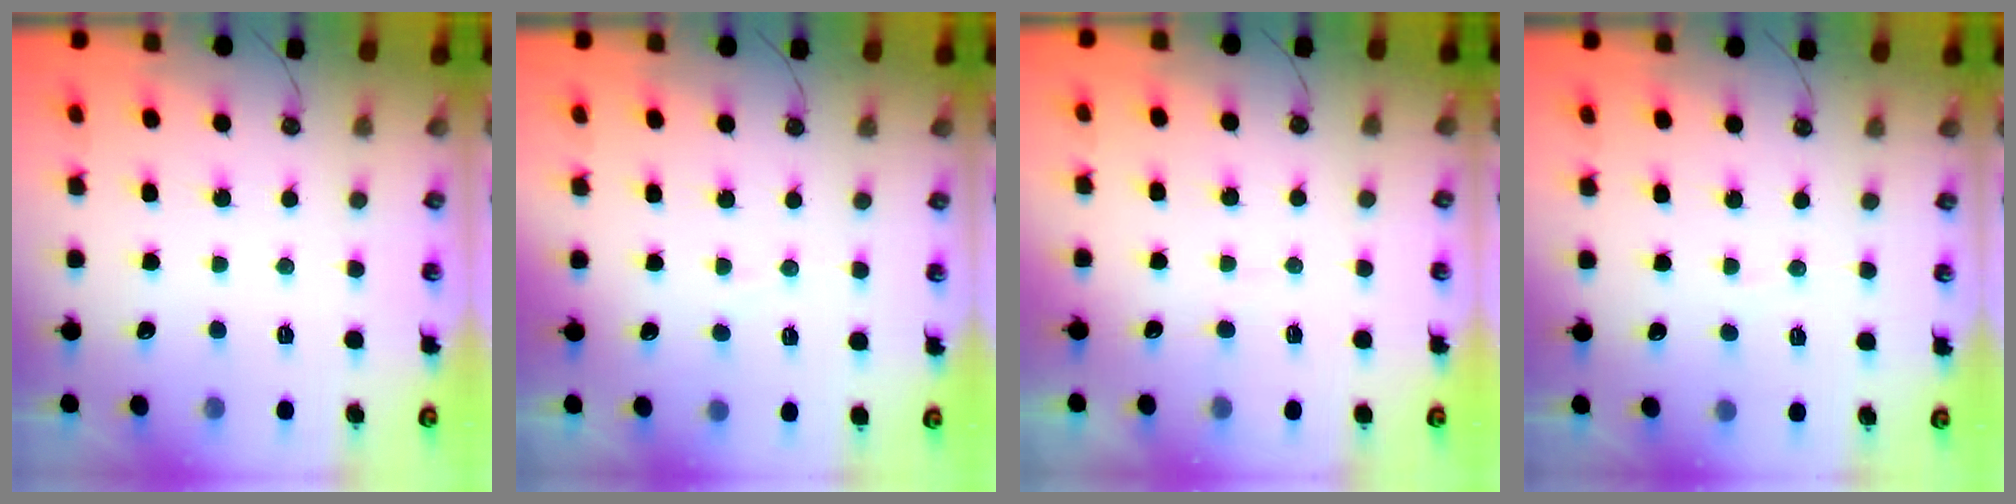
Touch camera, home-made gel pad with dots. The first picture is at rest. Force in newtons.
{"total": 2.9, "press": 2.7, "slide": 1.1}
{"total": 2.5, "press": 2.5, "slide": 0.1}
{"total": 2.9, "press": 2.9, "slide": 0.2}